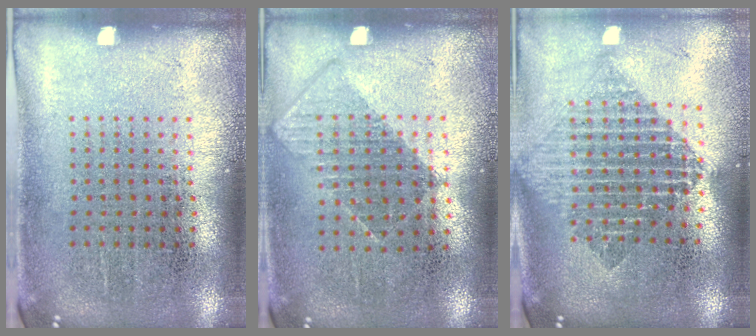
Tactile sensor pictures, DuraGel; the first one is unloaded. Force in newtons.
{"total": 0.8, "press": 0.8, "slide": 0.4}
{"total": 2.0, "press": 1.6, "slide": 1.2}